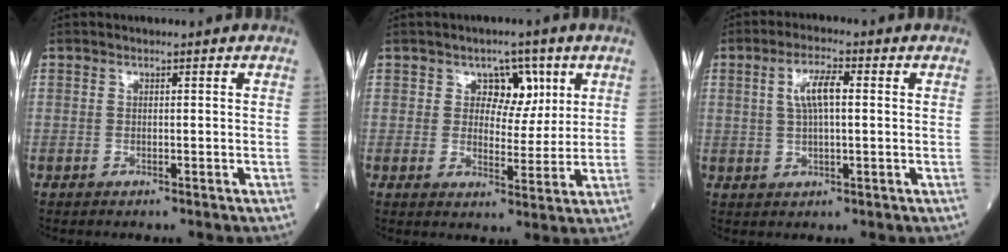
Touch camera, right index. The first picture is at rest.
{"total": 5.6, "force": [2.4, 3.8, 3.4], "torque": [-0.036, 0.006, 0.035]}
{"total": 5.3, "force": [1.1, 1.3, 5.1], "torque": [-0.101, 0.011, 0.021]}